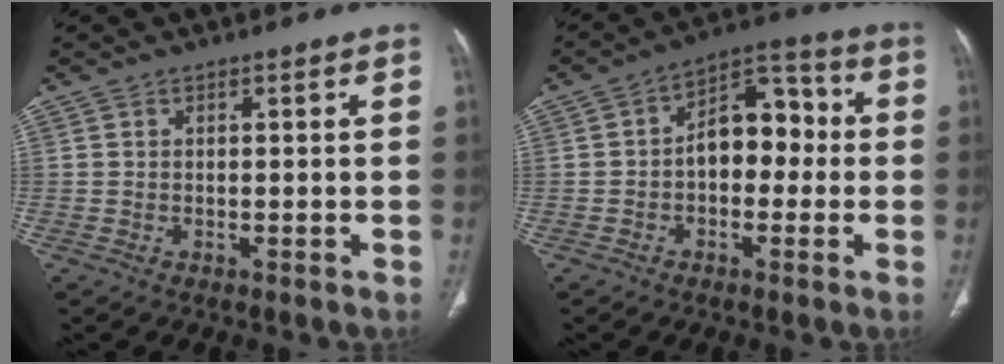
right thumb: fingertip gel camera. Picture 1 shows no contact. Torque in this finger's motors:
{"motor_torque": [1.39, 1.54, 0.94, -0.29, 0.05]}